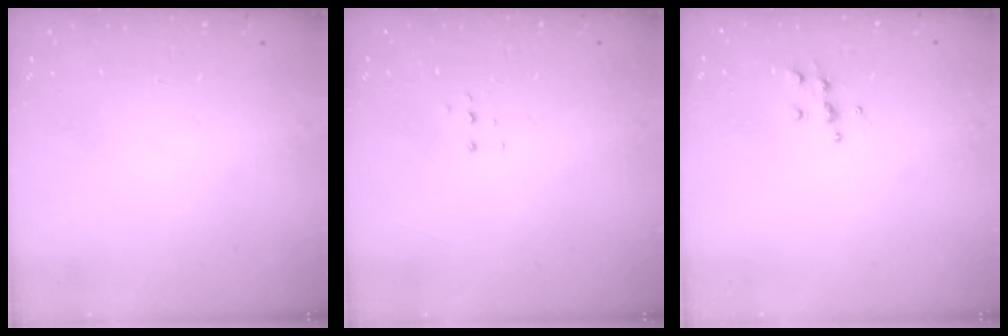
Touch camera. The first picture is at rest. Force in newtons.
{"total": 3.4, "press": 3.3, "slide": 0.8}
{"total": 5.5, "press": 5.4, "slide": 0.6}